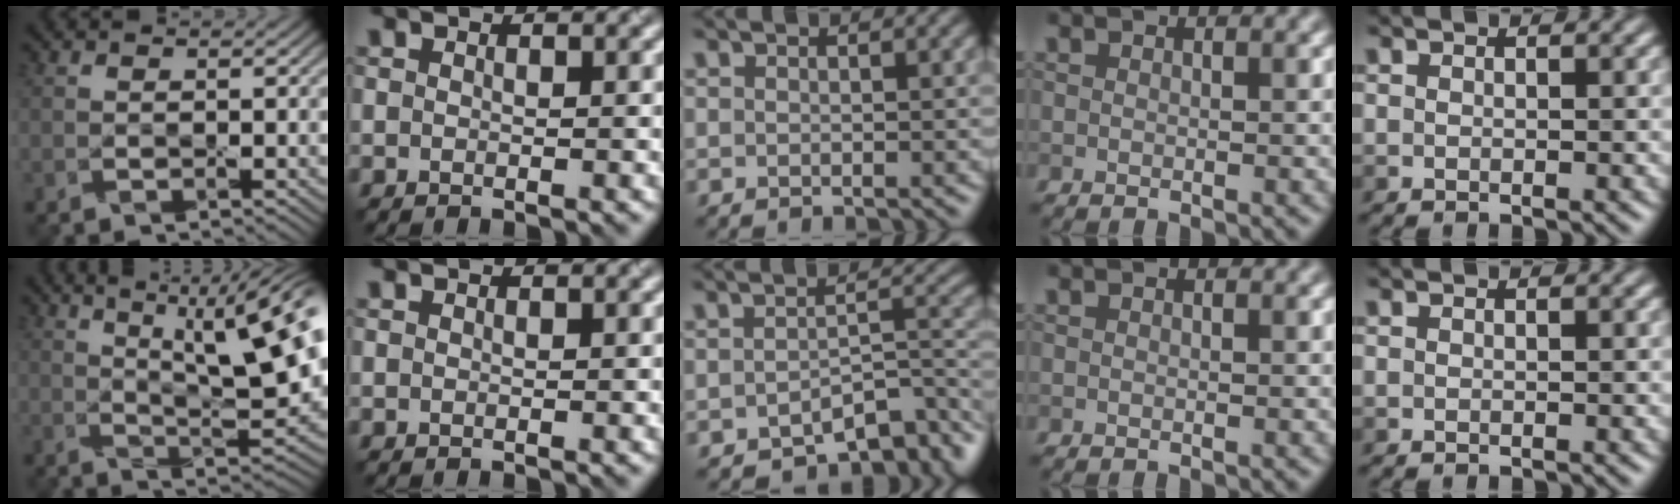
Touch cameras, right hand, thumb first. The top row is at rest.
{"thumb": {"total": 13.9, "force": [4.7, 4.3, 12.3], "torque": [-0.190, 0.023, 0.067]}, "middle": {"total": 6.6, "force": [-4.9, 2.7, 3.6], "torque": [-0.030, -0.008, -0.069]}}